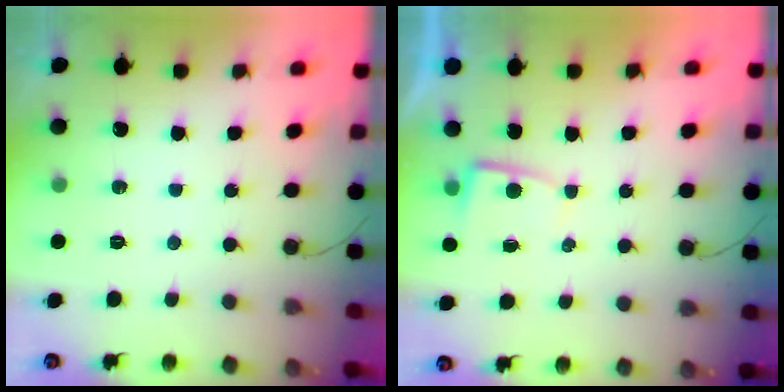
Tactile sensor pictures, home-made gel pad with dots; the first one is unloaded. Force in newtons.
{"total": 2.2, "press": 2.2, "slide": 0.4}